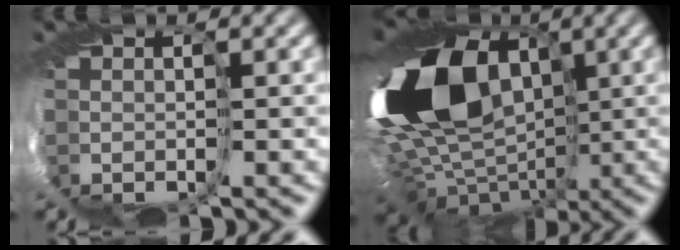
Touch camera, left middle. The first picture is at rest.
{"total": 17.1, "force": [1.3, 12.0, 12.2], "torque": [-0.234, -0.015, 0.018]}